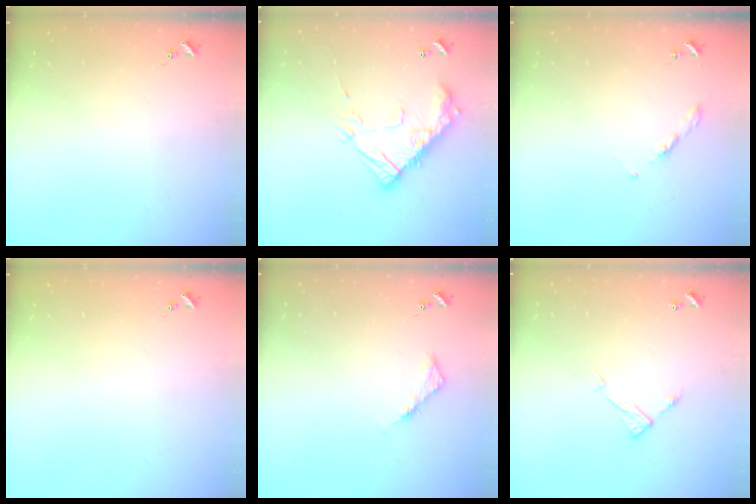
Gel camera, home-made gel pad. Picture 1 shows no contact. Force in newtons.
{"total": 17.5, "press": 17.4, "slide": 1.3}
{"total": 3.2, "press": 3.2, "slide": 0.4}
{"total": 0.0}
{"total": 4.1, "press": 4.0, "slide": 0.5}
{"total": 6.3, "press": 6.3, "slide": 0.4}